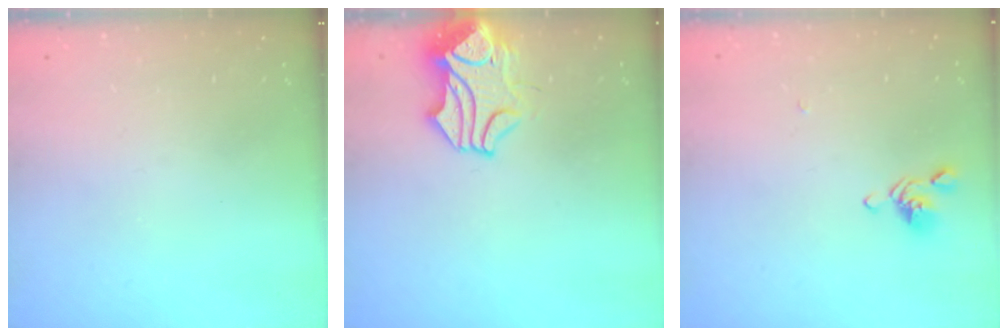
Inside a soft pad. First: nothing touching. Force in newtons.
{"total": 1.7, "press": 1.2, "slide": 1.2}
{"total": 2.9, "press": 2.8, "slide": 0.6}